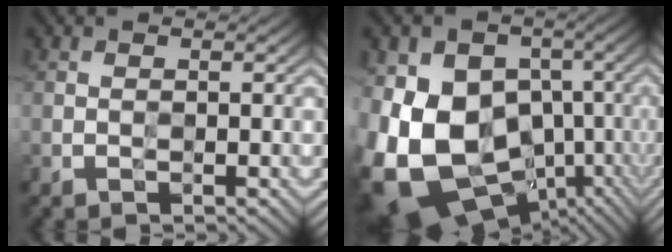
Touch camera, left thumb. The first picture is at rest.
{"total": 20.1, "force": [-4.5, 14.9, 12.7], "torque": [-0.272, -0.021, -0.069]}